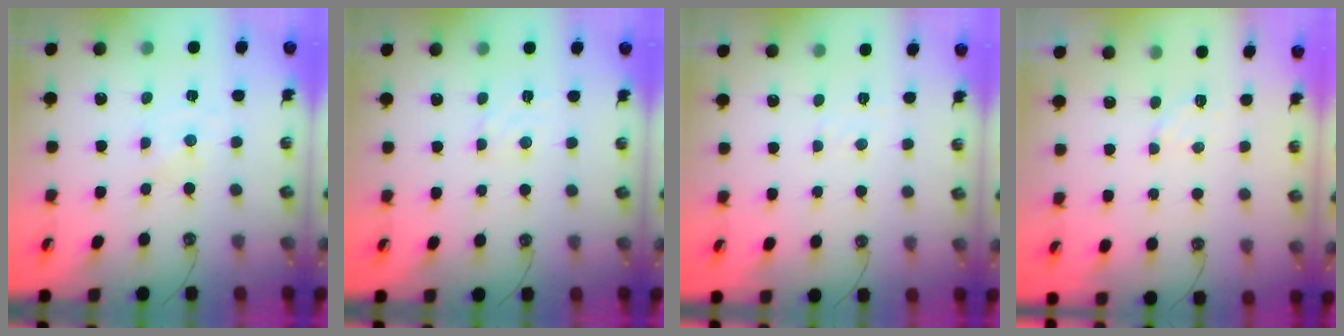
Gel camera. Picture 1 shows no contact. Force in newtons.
{"total": 2.8, "press": 2.7, "slide": 0.4}
{"total": 3.6, "press": 3.6, "slide": 0.5}
{"total": 3.0, "press": 2.9, "slide": 0.5}